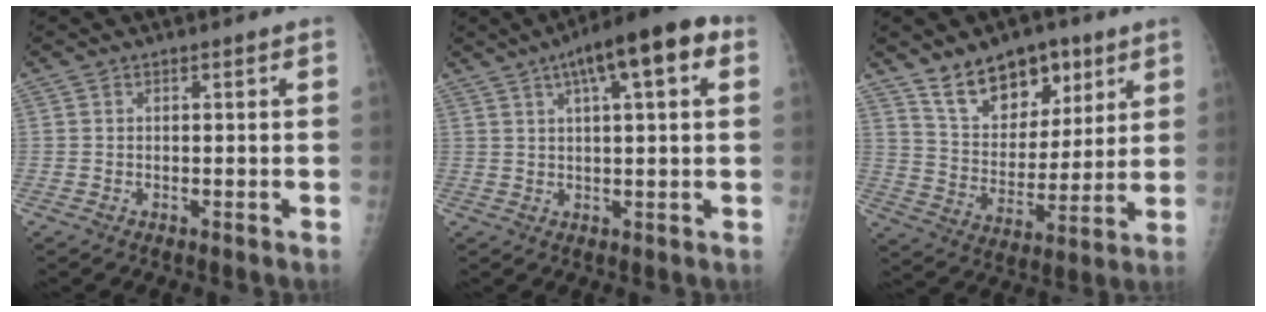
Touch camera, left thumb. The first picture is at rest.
{"total": 12.5, "force": [5.2, 3.2, 10.9], "torque": [-0.155, 0.019, 0.071]}
{"total": 14.5, "force": [9.4, 8.6, 7.0], "torque": [-0.069, -0.054, 0.167]}